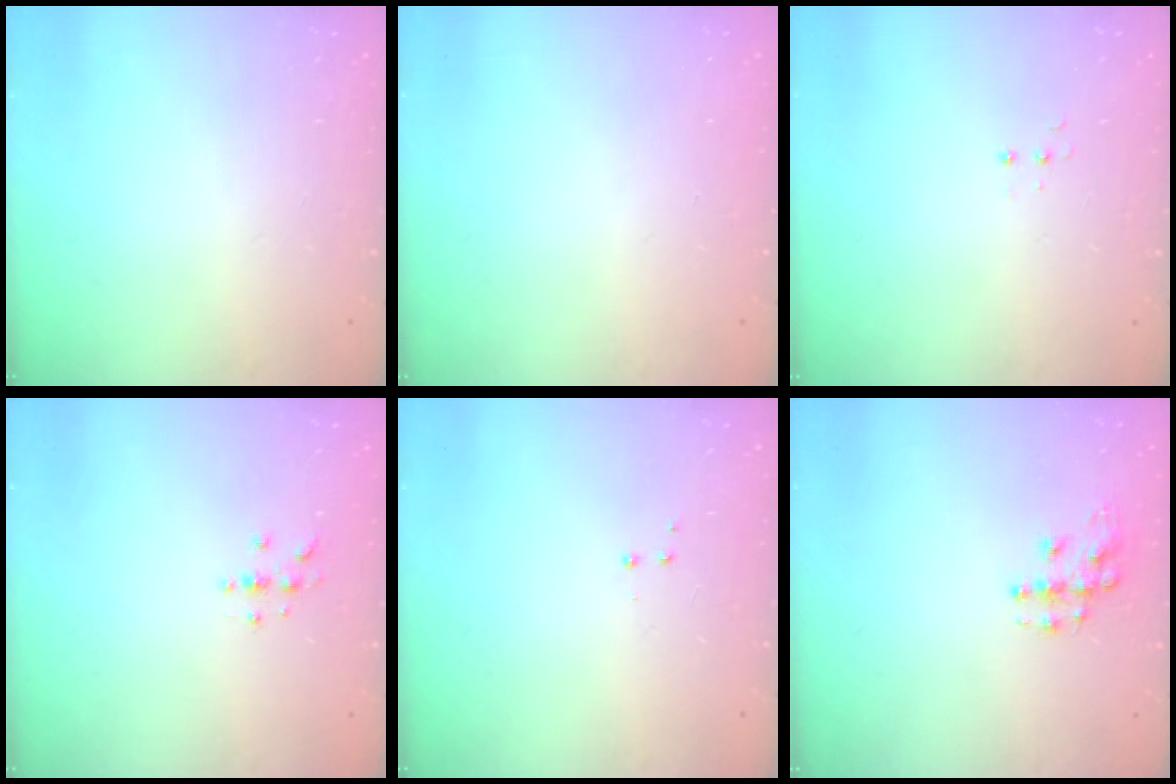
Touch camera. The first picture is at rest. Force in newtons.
{"total": 0.0}
{"total": 3.0, "press": 2.9, "slide": 0.7}
{"total": 2.7, "press": 2.7, "slide": 0.3}
{"total": 3.0, "press": 2.9, "slide": 0.7}
{"total": 8.6, "press": 8.6, "slide": 0.7}